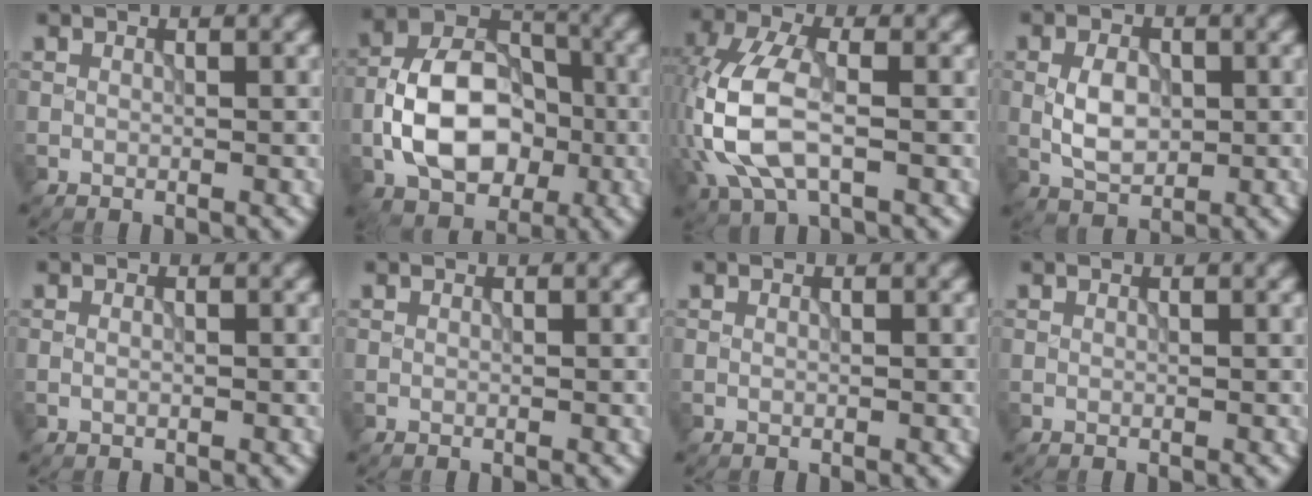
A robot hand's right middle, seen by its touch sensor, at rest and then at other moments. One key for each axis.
{"total": 9.8, "fx": -2.3, "fy": 6.6, "fz": 6.9, "tx": -0.124, "ty": 0.017, "tz": -0.050}
{"total": 6.9, "fx": -1.3, "fy": 3.7, "fz": 5.7, "tx": -0.141, "ty": 0.007, "tz": -0.029}
{"total": 3.9, "fx": -0.2, "fy": 2.5, "fz": 2.9, "tx": -0.058, "ty": 0.002, "tz": -0.003}
{"total": 0.7, "fx": -0.1, "fy": 0.4, "fz": 0.5, "tx": -0.012, "ty": -0.002, "tz": -0.001}
{"total": 0.0}
{"total": 0.0}
{"total": 0.0}